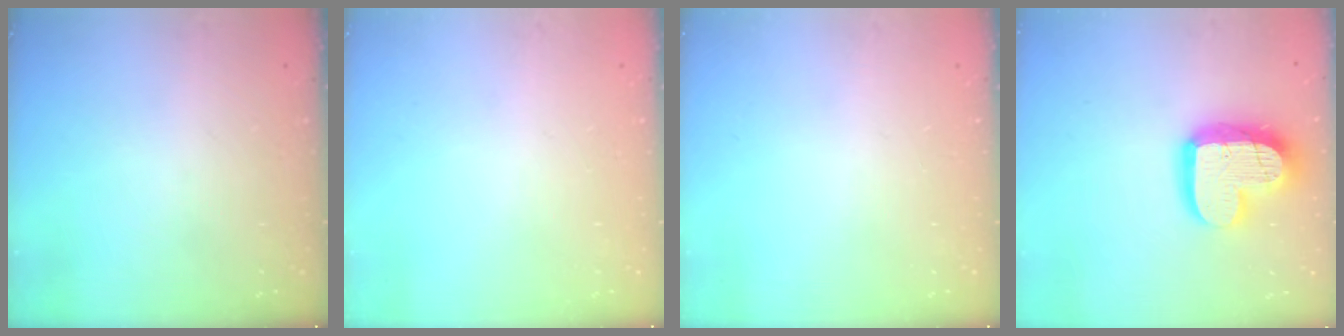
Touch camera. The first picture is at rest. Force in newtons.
{"total": 0.0}
{"total": 0.0}
{"total": 16.9, "press": 16.9, "slide": 1.3}